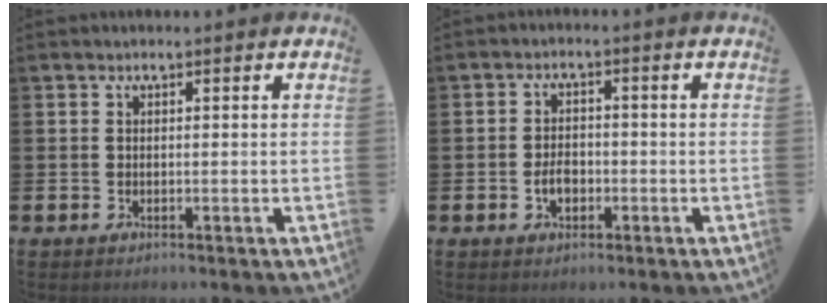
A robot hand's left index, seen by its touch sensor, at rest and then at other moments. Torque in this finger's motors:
{"motor_torque": [0.26, 0.02, 0.10, 0.09]}